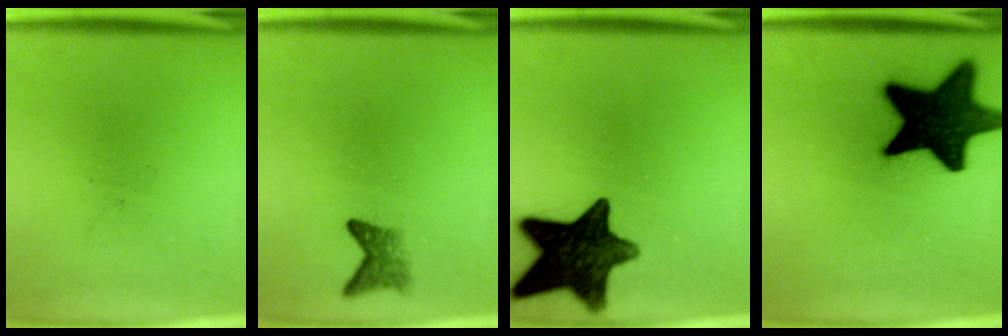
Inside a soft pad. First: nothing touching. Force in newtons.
{"total": 2.4}
{"total": 14.5}
{"total": 19.1}